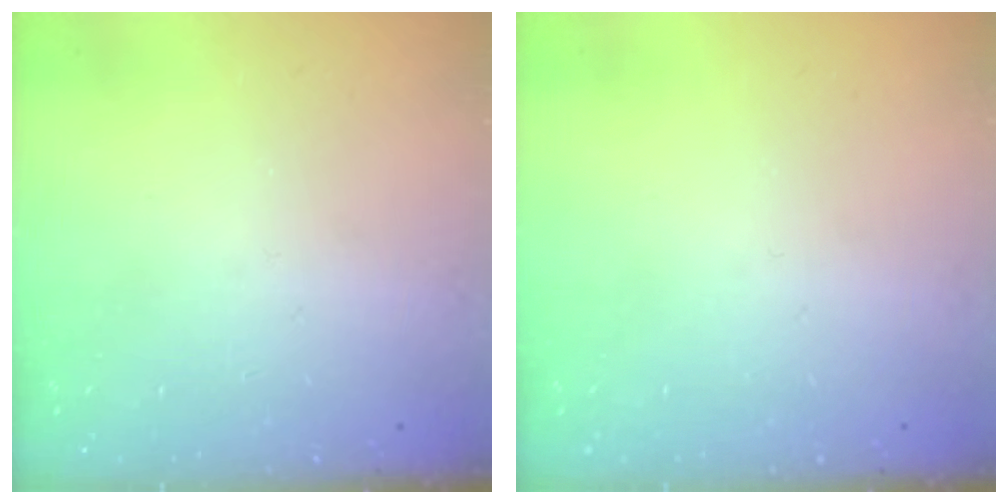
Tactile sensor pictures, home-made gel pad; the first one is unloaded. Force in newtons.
{"total": 0.0}